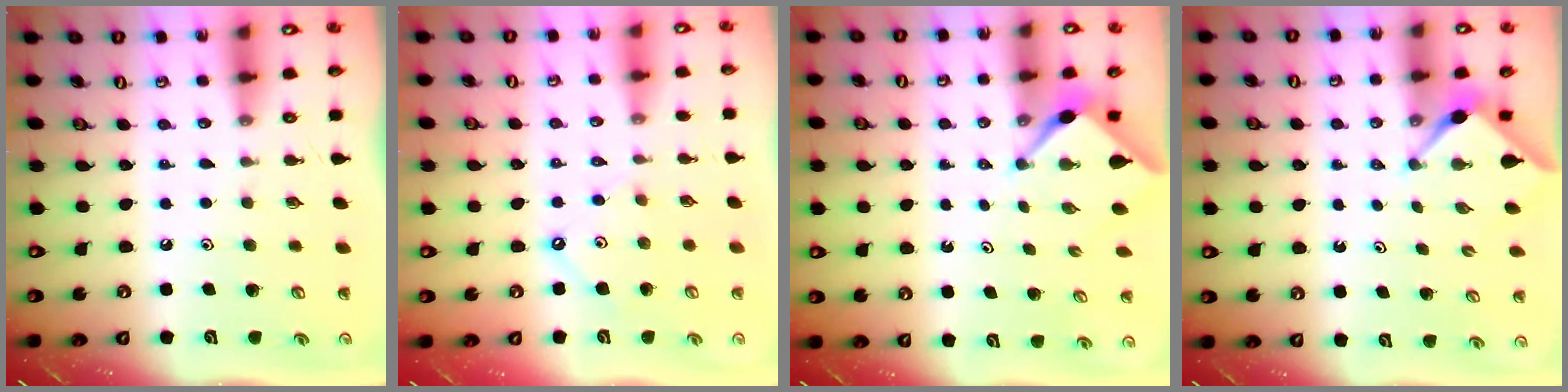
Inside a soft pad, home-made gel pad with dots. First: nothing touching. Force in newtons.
{"total": 3.4, "press": 3.3, "slide": 0.5}
{"total": 2.1, "press": 2.1, "slide": 0.3}
{"total": 2.9, "press": 2.9, "slide": 0.4}